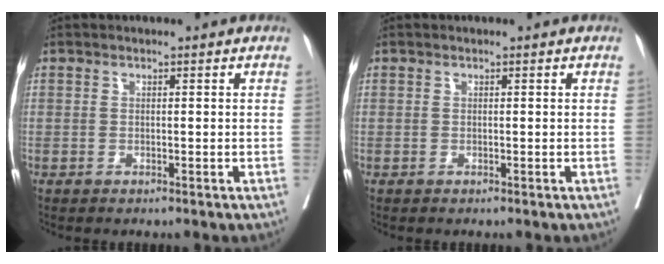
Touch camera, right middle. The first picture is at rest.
{"total": 0.0}